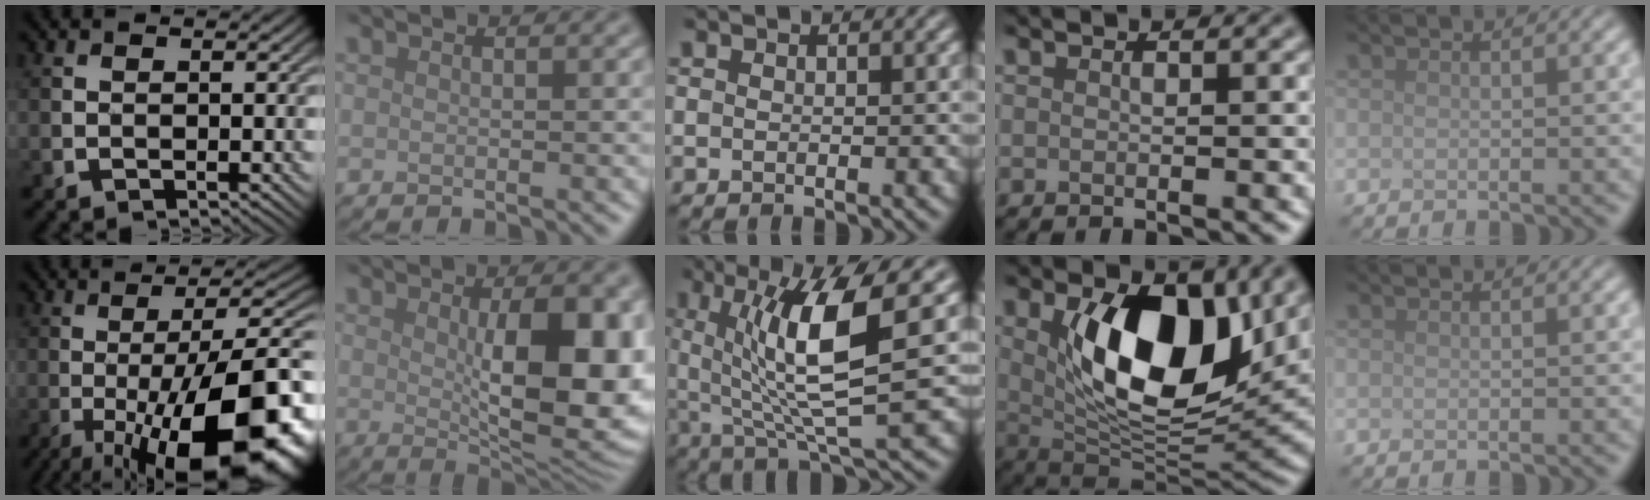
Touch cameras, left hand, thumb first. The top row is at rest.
{"thumb": {"total": 20.5, "force": [-8.0, 6.5, 17.8], "torque": [-0.228, 0.003, -0.126]}, "index": {"total": 11.2, "force": [0.2, 3.9, 10.5], "torque": [-0.130, -0.007, 0.012]}, "middle": {"total": 9.3, "force": [1.6, 2.1, 8.9], "torque": [-0.156, -0.010, 0.040]}, "ring": {"total": 11.2, "force": [2.5, 6.0, 9.2], "torque": [-0.152, -0.013, 0.050]}}